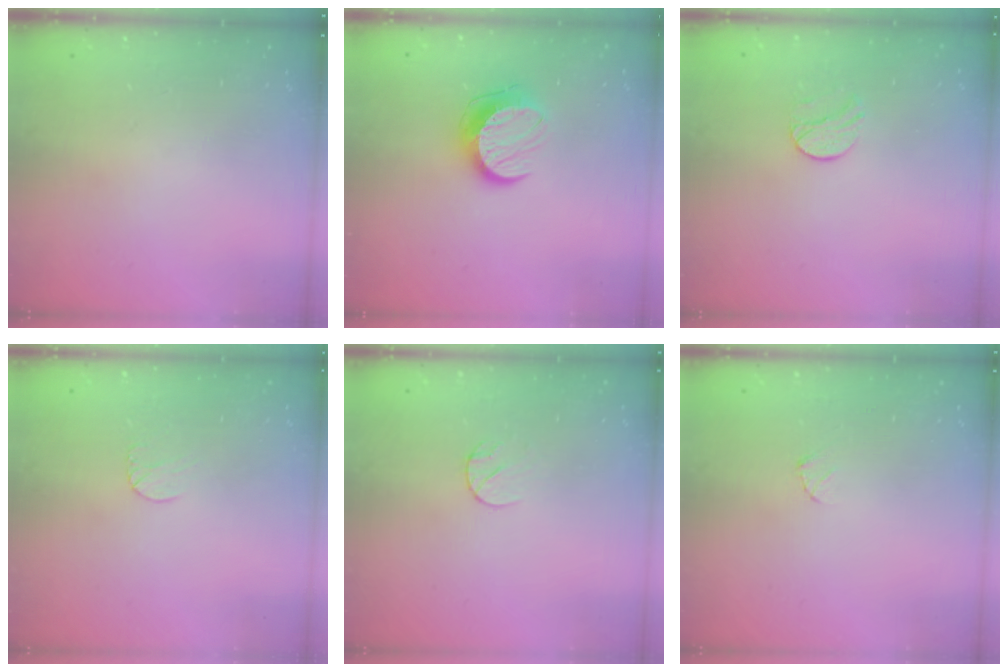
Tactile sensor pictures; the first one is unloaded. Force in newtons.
{"total": 10.5, "press": 10.5, "slide": 0.4}
{"total": 8.3, "press": 8.2, "slide": 0.7}
{"total": 5.3, "press": 5.3, "slide": 0.4}
{"total": 5.3, "press": 5.2, "slide": 0.6}
{"total": 2.7, "press": 2.7, "slide": 0.3}